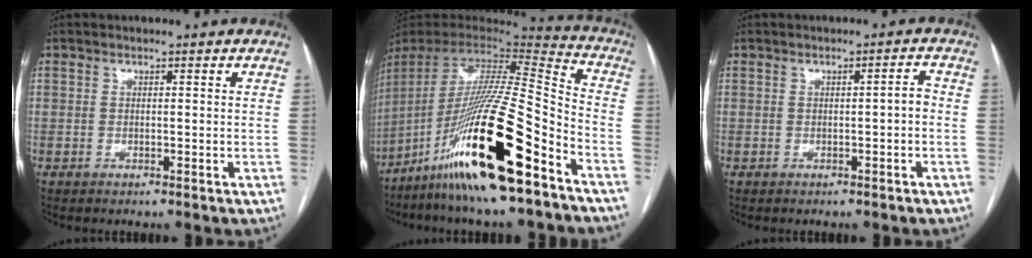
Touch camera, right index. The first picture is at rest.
{"total": 26.3, "force": [-14.8, 1.8, 21.7], "torque": [-0.410, -0.039, -0.270]}
{"total": 1.6, "force": [-0.3, 0.2, 1.6], "torque": [-0.019, 0.004, -0.005]}